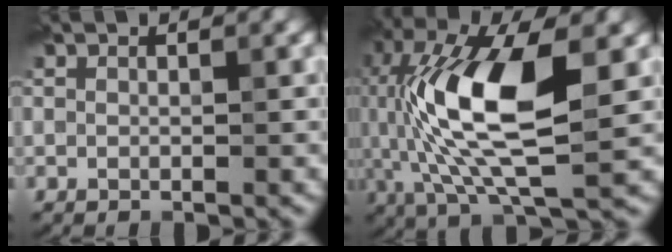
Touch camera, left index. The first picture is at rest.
{"total": 12.3, "force": [1.1, 4.7, 11.2], "torque": [-0.223, 0.006, 0.015]}